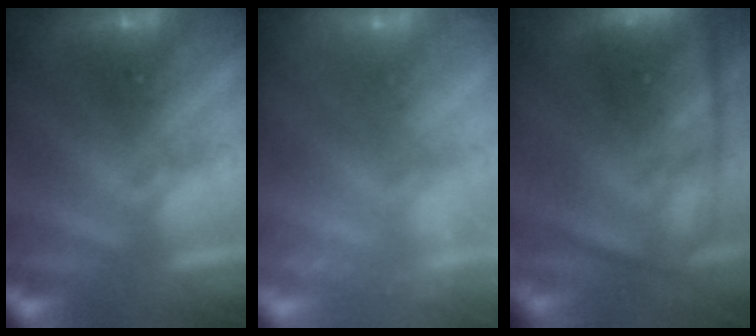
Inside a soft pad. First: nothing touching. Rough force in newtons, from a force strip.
{"total": 11.8}
{"total": 8.0}